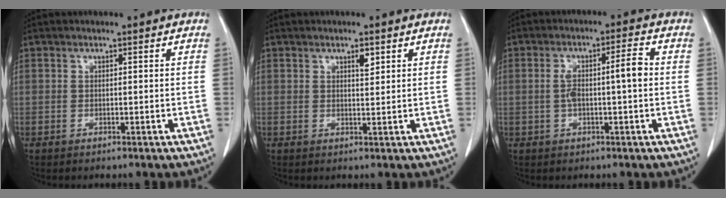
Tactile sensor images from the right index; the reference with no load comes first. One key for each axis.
{"total": 1.6, "fx": 1.0, "fy": 0.4, "fz": 1.2, "tx": -0.021, "ty": -0.004, "tz": 0.015}
{"total": 5.7, "fx": 0.0, "fy": 0.8, "fz": 5.6, "tx": -0.106, "ty": 0.020, "tz": 0.001}